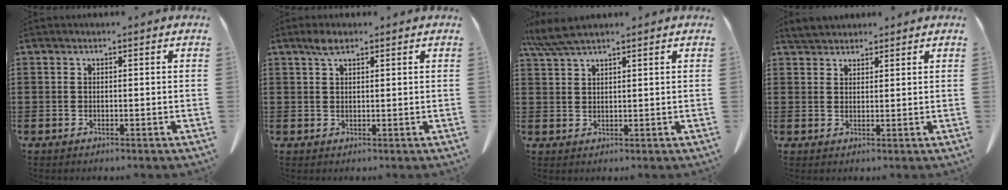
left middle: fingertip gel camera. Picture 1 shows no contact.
{"total": 2.2, "force": [1.4, 0.7, 1.6], "torque": [-0.036, 0.002, 0.026]}
{"total": 4.4, "force": [3.5, 0.3, 2.6], "torque": [-0.060, -0.005, 0.068]}
{"total": 2.5, "force": [2.4, 0.4, 0.1], "torque": [-0.010, -0.001, 0.049]}